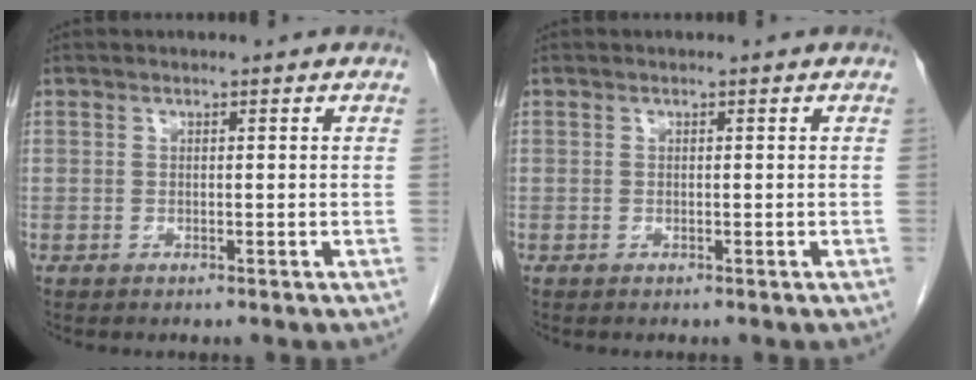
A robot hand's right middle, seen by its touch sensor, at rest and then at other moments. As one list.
[{"total": 0.0}]